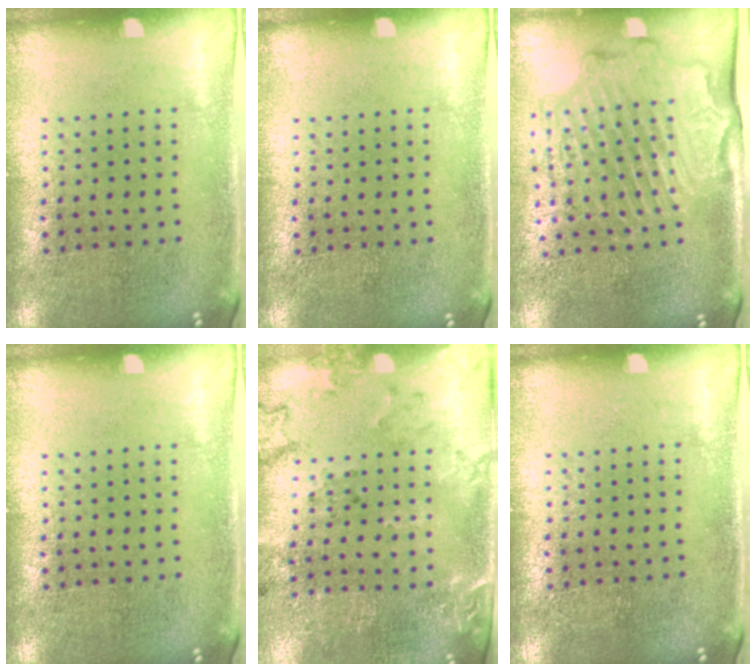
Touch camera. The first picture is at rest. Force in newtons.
{"total": 0.0}
{"total": 2.2, "press": 2.2, "slide": 0.2}
{"total": 0.0}
{"total": 2.0, "press": 1.5, "slide": 1.4}
{"total": 0.0}